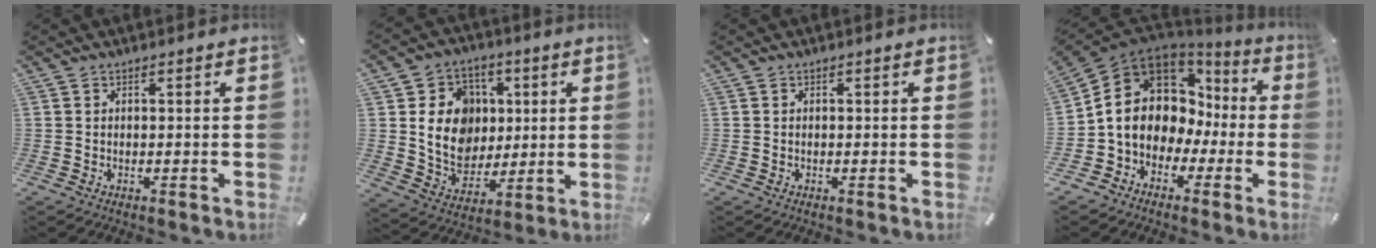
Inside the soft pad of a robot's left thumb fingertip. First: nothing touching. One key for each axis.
{"total": 14.5, "fx": 1.9, "fy": 12.7, "fz": 6.9, "tx": -0.115, "ty": 0.005, "tz": 0.042}
{"total": 0.0}
{"total": 12.3, "fx": 0.7, "fy": 10.6, "fz": 6.1, "tx": -0.135, "ty": -0.011, "tz": 0.011}